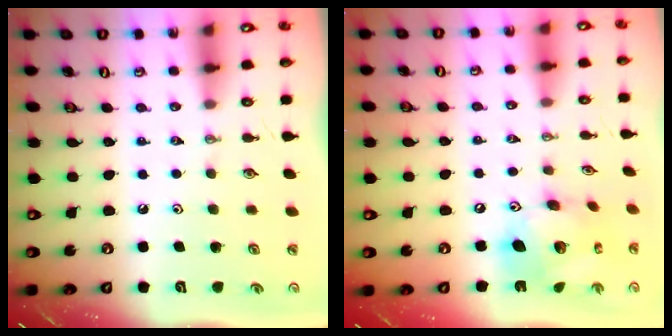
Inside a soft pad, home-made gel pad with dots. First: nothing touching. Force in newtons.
{"total": 16.5, "press": 16.4, "slide": 1.8}